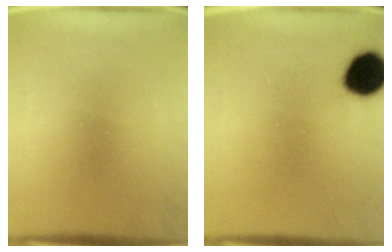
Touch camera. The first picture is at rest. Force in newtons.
{"total": 10.3}